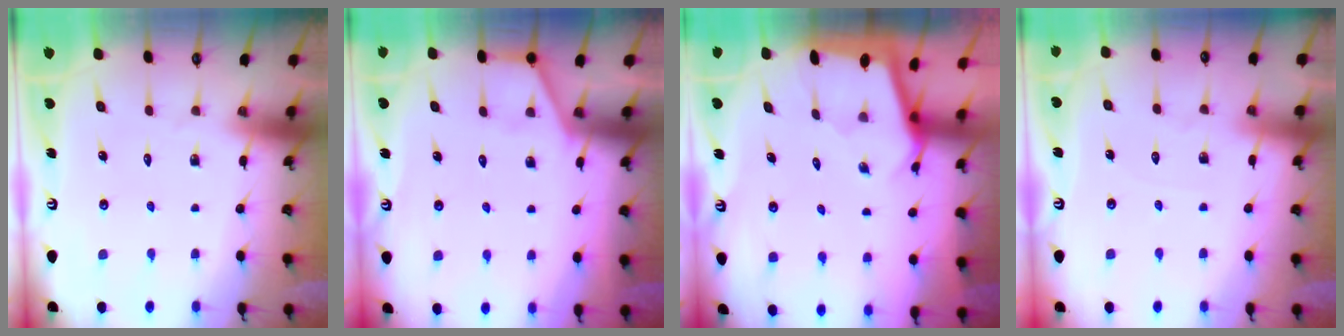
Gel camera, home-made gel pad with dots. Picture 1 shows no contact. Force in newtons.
{"total": 2.6, "press": 2.6, "slide": 0.3}
{"total": 1.7, "press": 1.7, "slide": 0.0}
{"total": 2.0, "press": 2.0, "slide": 0.3}